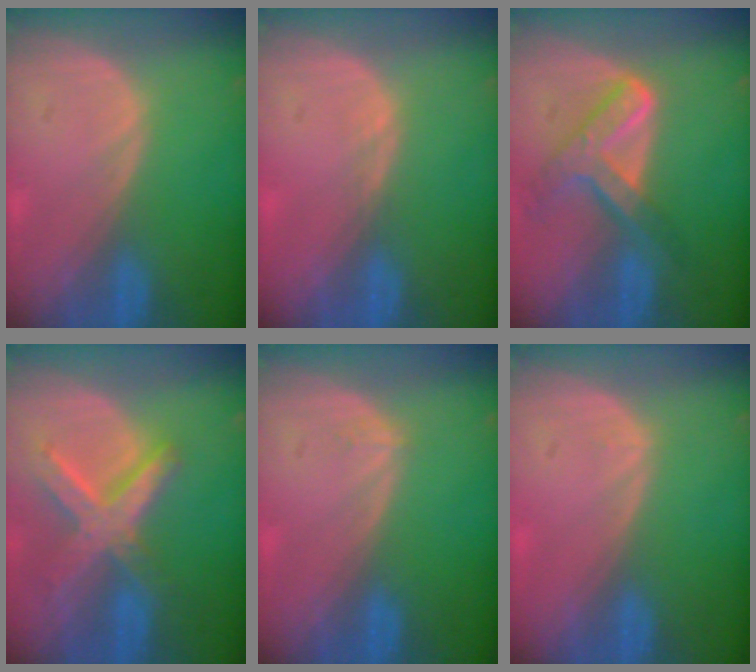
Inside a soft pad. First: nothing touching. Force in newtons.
{"total": 0.8, "press": 0.6, "slide": 0.5}
{"total": 7.9, "press": 6.4, "slide": 4.5}
{"total": 8.4, "press": 7.2, "slide": 4.4}
{"total": 0.5, "press": 0.5, "slide": 0.2}
{"total": 0.5, "press": 0.2, "slide": 0.5}